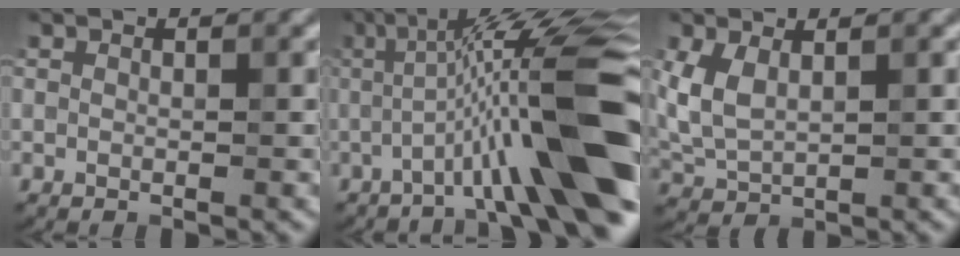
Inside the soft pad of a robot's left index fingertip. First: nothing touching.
{"total": 13.5, "force": [-2.6, 1.7, 13.2], "torque": [-0.199, 0.027, -0.045]}
{"total": 2.8, "force": [0.8, 1.5, 2.2], "torque": [-0.064, -0.003, 0.020]}